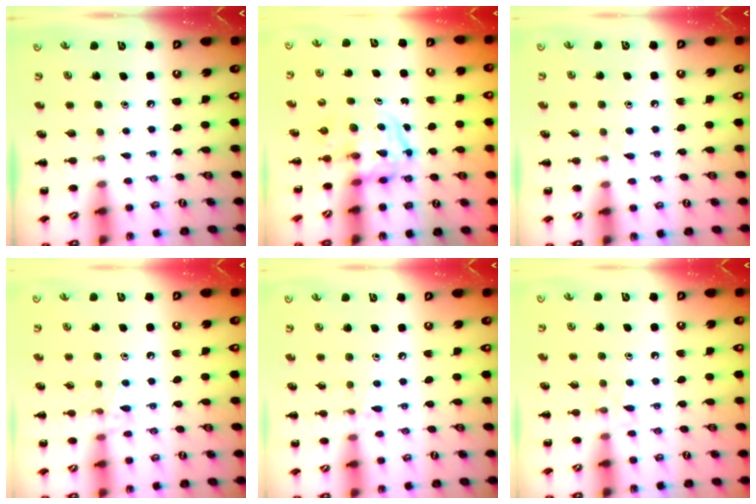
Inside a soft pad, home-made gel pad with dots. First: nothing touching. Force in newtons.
{"total": 3.7, "press": 3.7, "slide": 0.6}
{"total": 3.2, "press": 2.9, "slide": 1.4}
{"total": 7.9, "press": 7.8, "slide": 1.2}
{"total": 6.5, "press": 6.2, "slide": 2.2}
{"total": 5.8, "press": 5.6, "slide": 1.7}